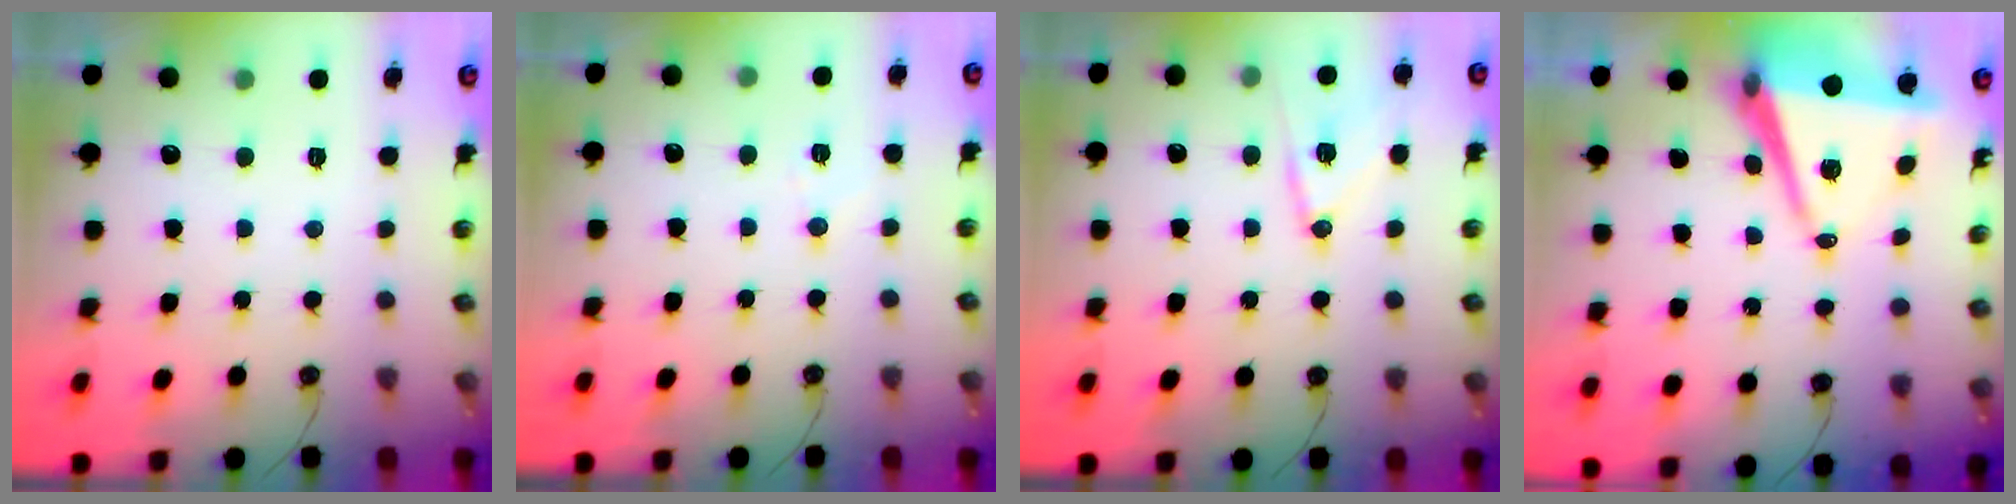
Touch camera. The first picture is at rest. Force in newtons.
{"total": 4.4, "press": 3.9, "slide": 2.0}
{"total": 12.0, "press": 11.7, "slide": 2.7}
{"total": 9.5, "press": 8.6, "slide": 4.2}